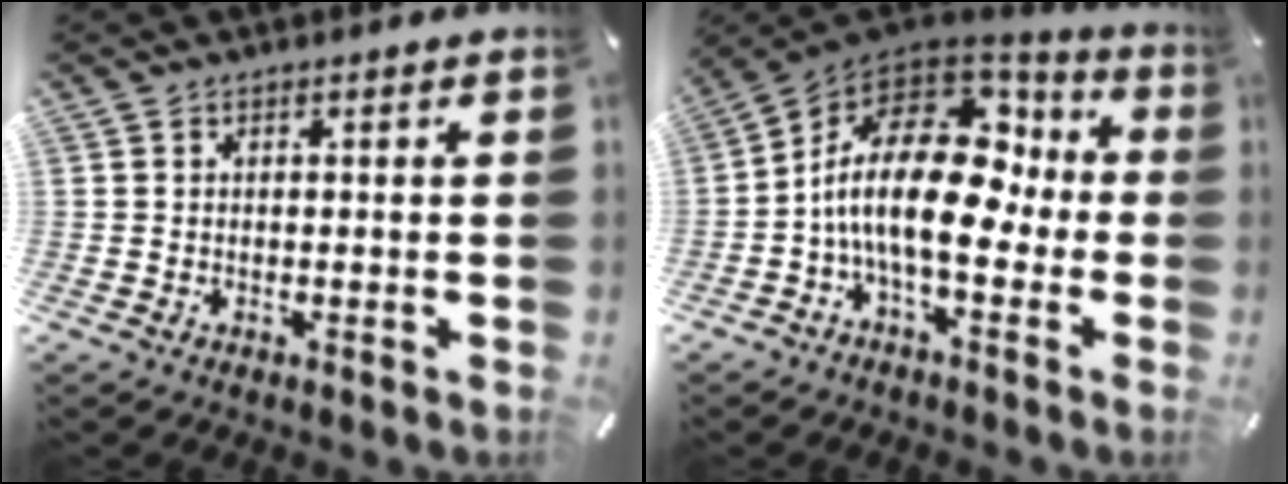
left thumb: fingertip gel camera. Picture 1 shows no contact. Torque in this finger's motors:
{"motor_torque": [0.23, 1.71, 2.49, 0.28, 0.67]}